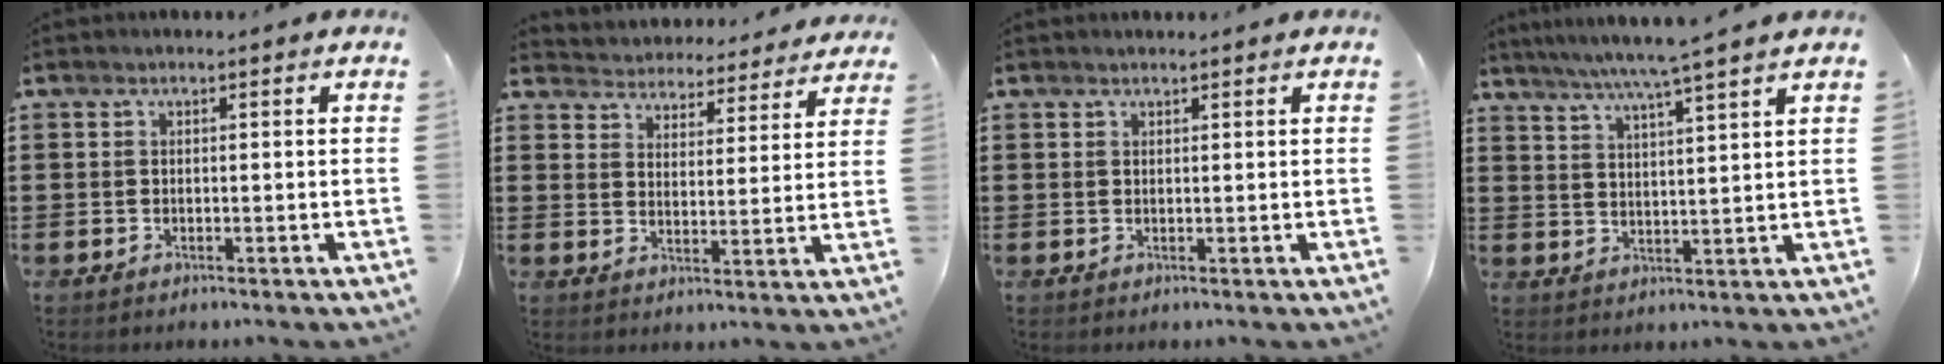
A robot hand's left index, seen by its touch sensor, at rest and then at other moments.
{"total": 4.0, "force": [4.0, 0.0, -0.6], "torque": [-0.014, -0.037, 0.065]}
{"total": 0.5, "force": [0.5, -0.1, 0.2], "torque": [-0.005, -0.002, 0.010]}
{"total": 5.6, "force": [4.6, -1.5, 2.8], "torque": [-0.069, -0.026, 0.075]}